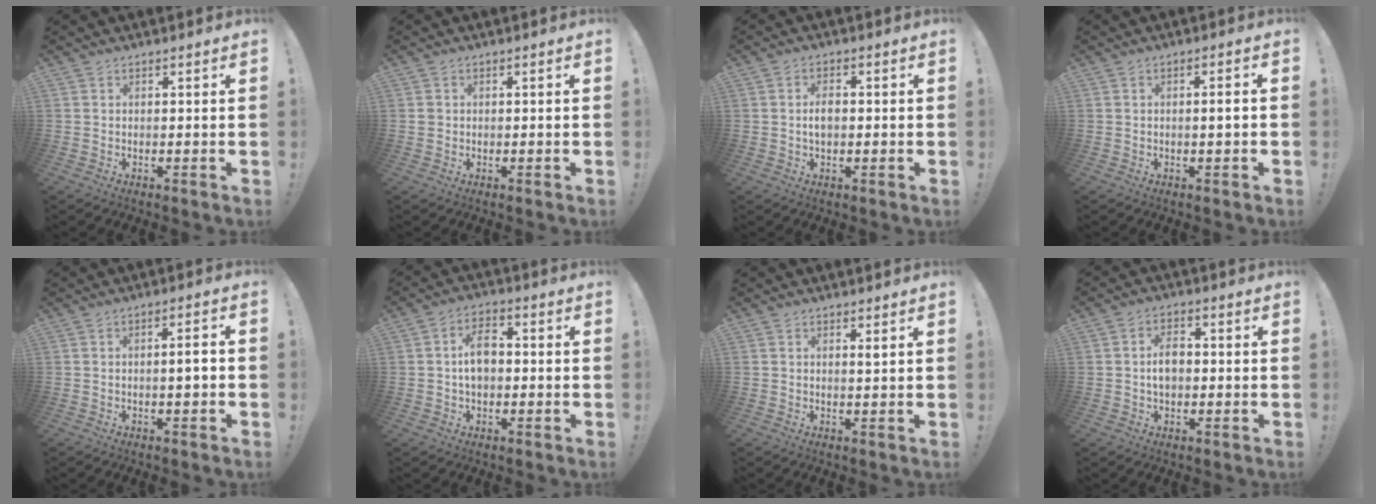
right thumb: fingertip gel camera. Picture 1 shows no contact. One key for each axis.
{"total": 1.2, "fx": 0.1, "fy": 1.2, "fz": 0.4, "tx": -0.010, "ty": 0.007, "tz": 0.002}
{"total": 3.5, "fx": -0.3, "fy": 2.1, "fz": 2.9, "tx": -0.050, "ty": 0.008, "tz": -0.006}
{"total": 2.7, "fx": -0.5, "fy": 0.0, "fz": 2.7, "tx": -0.044, "ty": 0.001, "tz": -0.012}
{"total": 3.5, "fx": -1.0, "fy": 0.4, "fz": 3.4, "tx": -0.055, "ty": 0.004, "tz": -0.021}
{"total": 7.4, "fx": -0.1, "fy": 4.9, "fz": 5.6, "tx": -0.088, "ty": 0.011, "tz": -0.004}
{"total": 1.0, "fx": 0.6, "fy": -0.1, "fz": 0.8, "tx": 0.005, "ty": -0.010, "tz": 0.004}
{"total": 5.7, "fx": -0.3, "fy": 3.8, "fz": 4.3, "tx": -0.065, "ty": 0.004, "tz": -0.010}